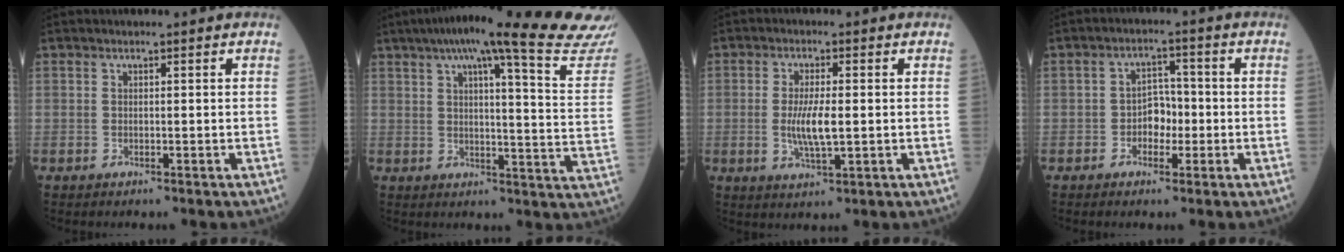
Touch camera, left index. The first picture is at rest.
{"total": 26.4, "force": [23.3, -0.3, 12.4], "torque": [-0.178, -0.062, 0.278]}
{"total": 5.7, "force": [-0.2, 1.5, 5.5], "torque": [-0.116, -0.007, 0.000]}
{"total": 4.2, "force": [-1.0, 2.8, 3.0], "torque": [-0.051, 0.012, -0.017]}